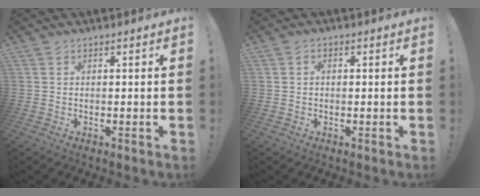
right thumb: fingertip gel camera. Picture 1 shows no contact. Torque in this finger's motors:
{"motor_torque": [0.10, -0.10, -0.26, 0.28, 0.07]}